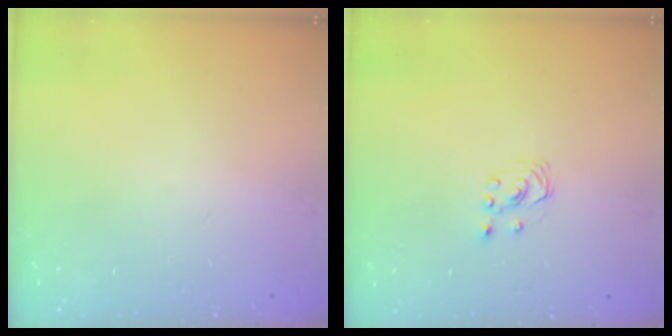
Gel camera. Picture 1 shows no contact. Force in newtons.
{"total": 1.8, "press": 1.8, "slide": 0.2}